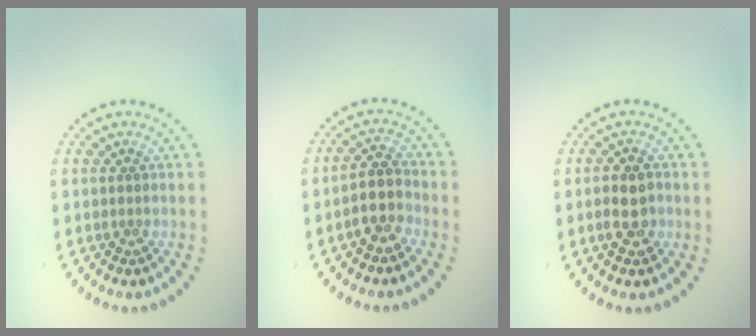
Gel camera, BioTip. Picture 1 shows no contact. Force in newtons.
{"total": 3.0, "press": 2.7, "slide": 1.3}
{"total": 2.5, "press": 2.5, "slide": 0.4}